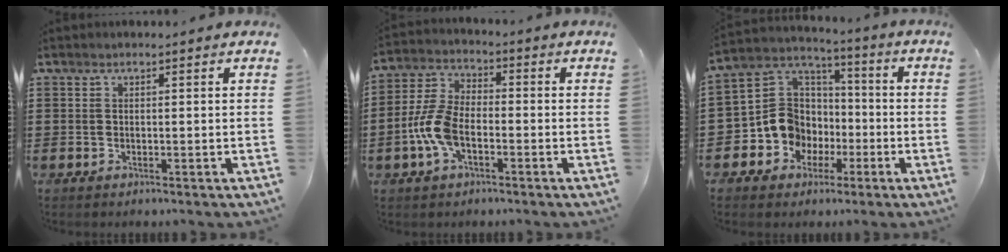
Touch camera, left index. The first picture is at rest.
{"total": 7.7, "force": [-2.5, 4.0, 6.1], "torque": [-0.158, -0.004, -0.055]}
{"total": 10.2, "force": [-2.7, 9.3, 3.3], "torque": [-0.119, 0.001, -0.048]}